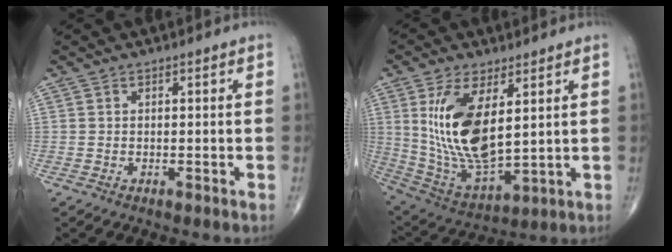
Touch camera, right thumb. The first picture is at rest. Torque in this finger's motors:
{"motor_torque": [-0.27, 2.97, 1.94, 0.84, 0.45]}